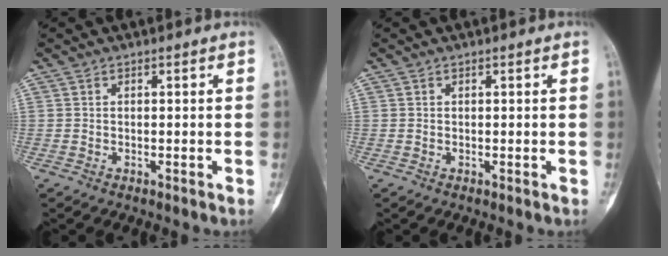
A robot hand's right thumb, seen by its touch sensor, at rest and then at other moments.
{"total": 0.0}